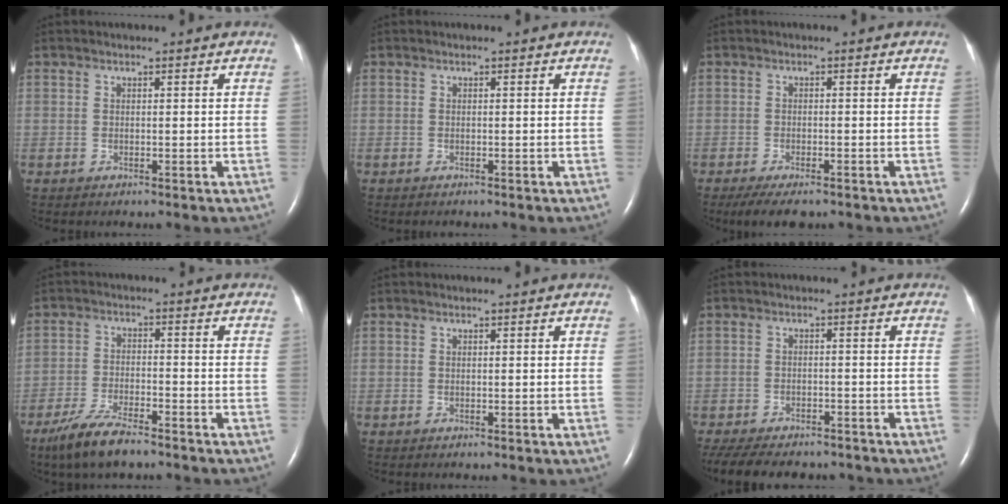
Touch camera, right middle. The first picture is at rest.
{"total": 0.0}
{"total": 5.8, "force": [-4.4, 1.7, 3.4], "torque": [-0.054, -0.011, -0.070]}
{"total": 7.6, "force": [-5.8, 1.3, 4.7], "torque": [-0.103, -0.018, -0.107]}
{"total": 0.0}
{"total": 16.4, "force": [-13.7, 5.9, 6.9], "torque": [-0.174, -0.019, -0.180]}